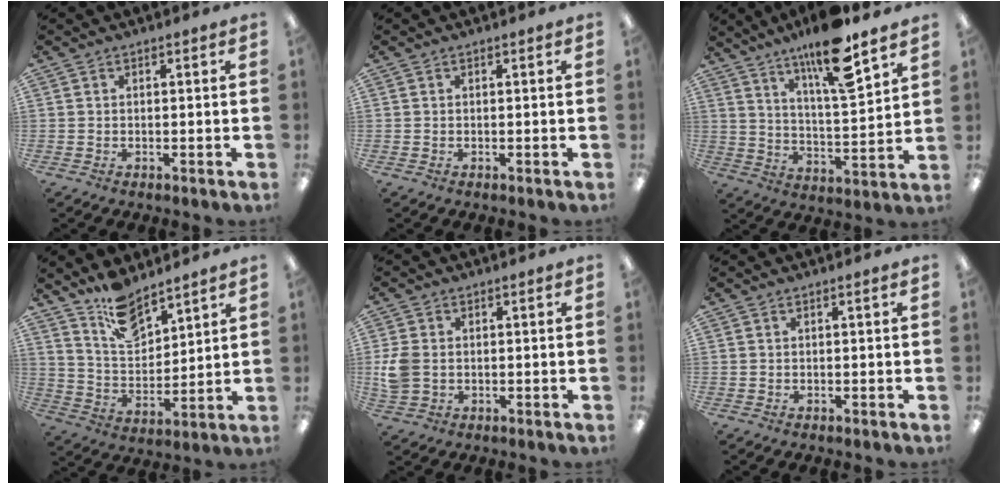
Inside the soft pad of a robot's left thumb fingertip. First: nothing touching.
{"total": 0.0}
{"total": 15.3, "force": [11.4, 2.9, 9.8], "torque": [-0.164, -0.067, 0.185]}
{"total": 10.8, "force": [9.2, 4.2, 3.9], "torque": [-0.077, -0.059, 0.171]}
{"total": 5.5, "force": [0.1, 4.3, 3.4], "torque": [-0.082, 0.004, 0.002]}
{"total": 0.0}